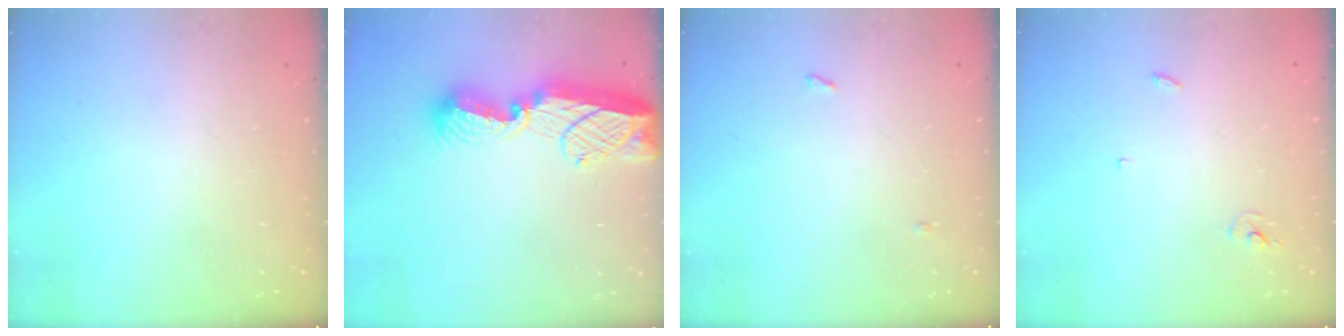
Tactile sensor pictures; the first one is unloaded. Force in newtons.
{"total": 14.7, "press": 14.7, "slide": 1.1}
{"total": 6.9, "press": 2.8, "slide": 6.3}
{"total": 2.4, "press": 2.4, "slide": 0.2}